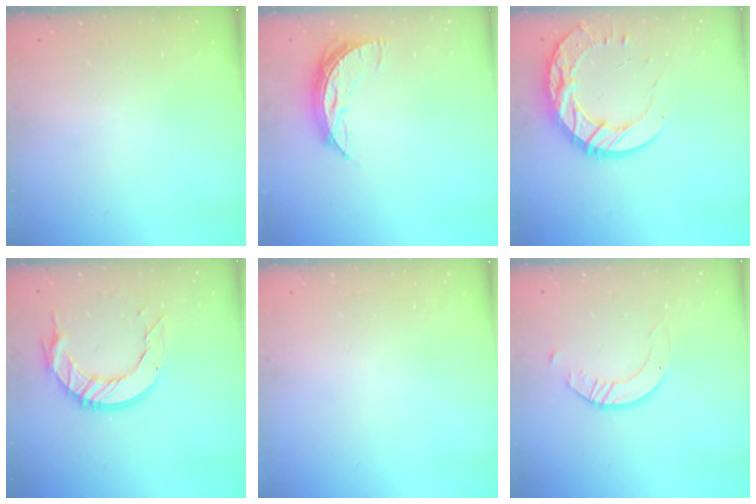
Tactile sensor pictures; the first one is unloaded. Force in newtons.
{"total": 8.1, "press": 8.0, "slide": 0.6}
{"total": 16.1, "press": 16.0, "slide": 1.2}
{"total": 12.5, "press": 12.4, "slide": 0.9}
{"total": 0.0}
{"total": 2.5, "press": 2.5, "slide": 0.3}